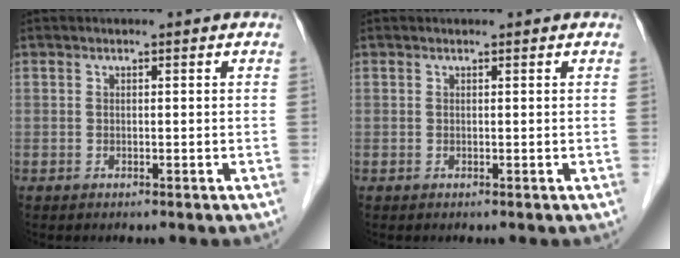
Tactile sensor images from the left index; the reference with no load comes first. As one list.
[{"total": 0.0}]